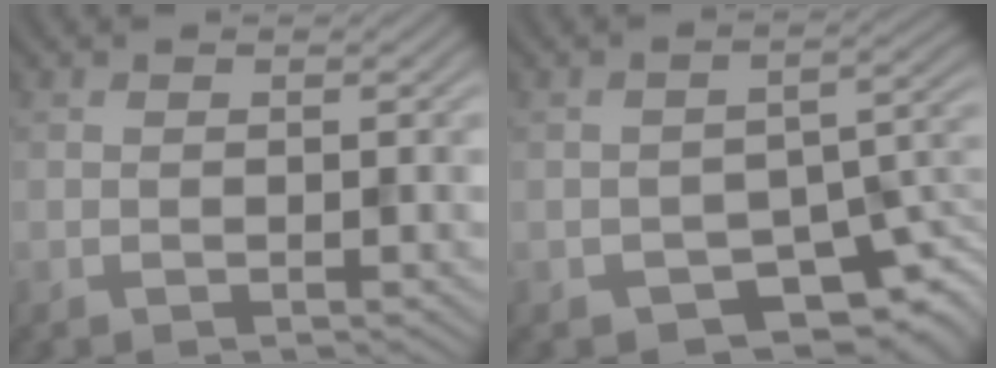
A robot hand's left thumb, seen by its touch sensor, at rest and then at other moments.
{"total": 6.4, "force": [-4.5, 3.4, 3.0], "torque": [-0.033, -0.021, -0.058]}